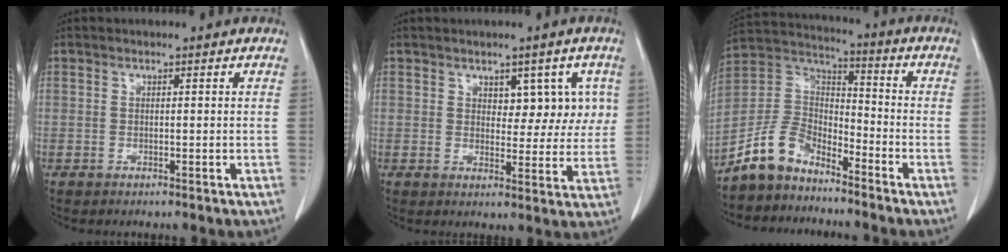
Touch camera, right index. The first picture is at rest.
{"total": 5.7, "force": [2.3, 3.3, 4.0], "torque": [-0.034, 0.012, 0.032]}
{"total": 9.2, "force": [-7.5, 4.2, 3.3], "torque": [-0.080, 0.026, -0.151]}